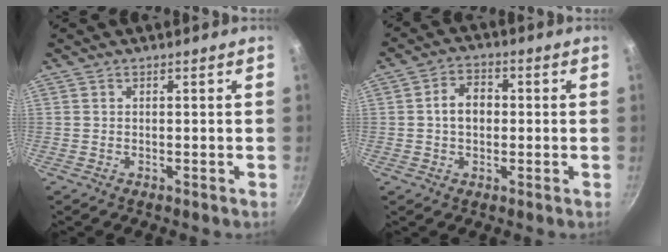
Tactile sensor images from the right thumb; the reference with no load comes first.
{"total": 6.2, "force": [0.0, 4.6, 4.2], "torque": [-0.047, 0.018, -0.007]}